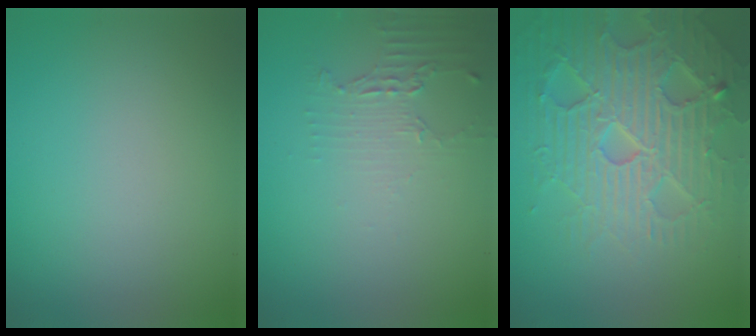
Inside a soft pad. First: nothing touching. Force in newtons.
{"total": 2.0, "press": 1.4, "slide": 1.4}
{"total": 7.4, "press": 7.2, "slide": 1.4}